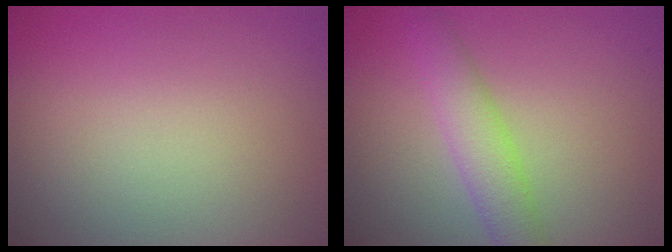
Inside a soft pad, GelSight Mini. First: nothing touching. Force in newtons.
{"total": 3.5, "press": 3.5, "slide": 0.1}